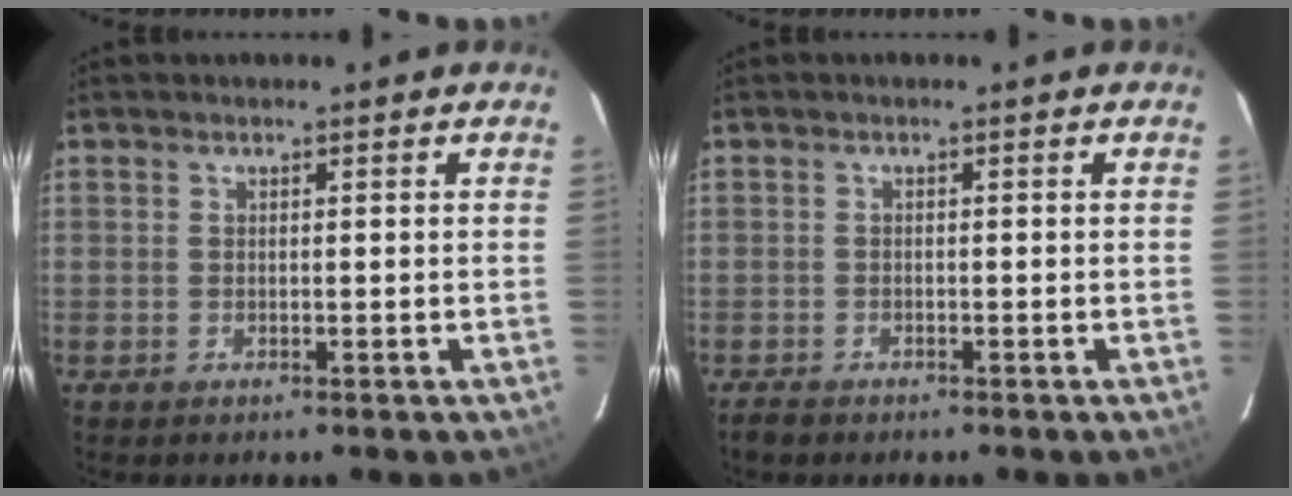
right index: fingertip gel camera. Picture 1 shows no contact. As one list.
[{"total": 1.9, "force": [-1.6, 0.8, 0.7], "torque": [-0.019, 0.000, -0.029]}]